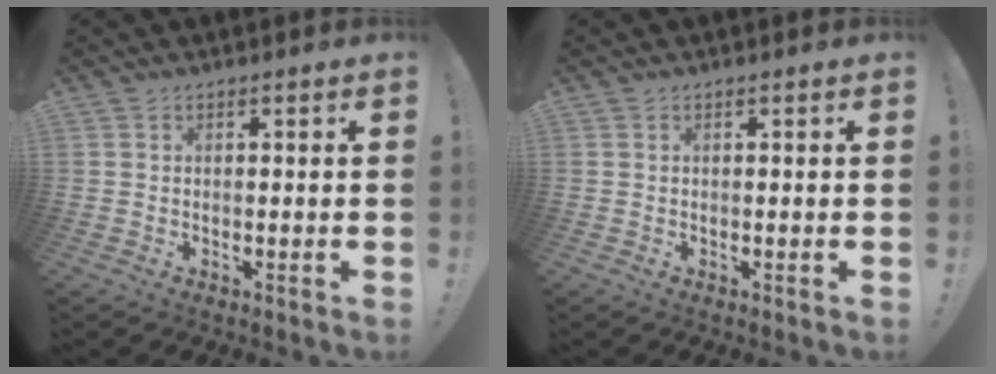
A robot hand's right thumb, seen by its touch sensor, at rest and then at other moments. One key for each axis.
{"total": 0.0}